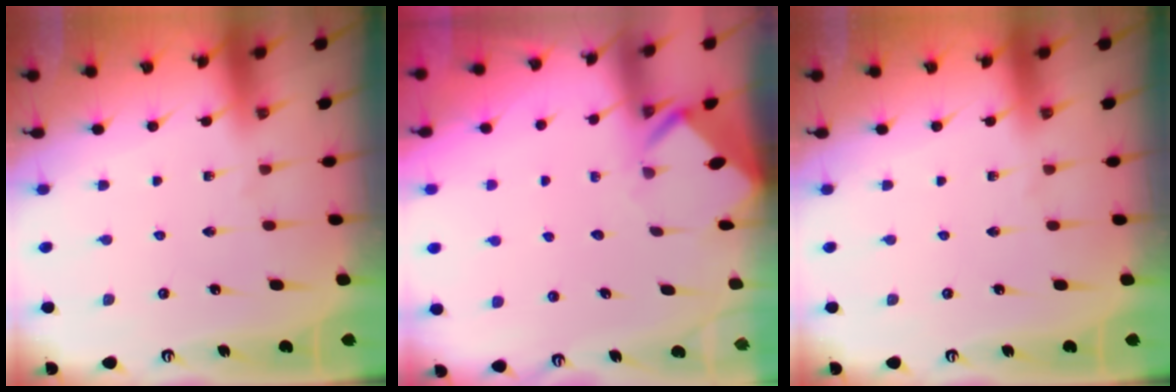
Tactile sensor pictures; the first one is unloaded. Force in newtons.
{"total": 3.5, "press": 3.5, "slide": 0.2}
{"total": 0.0}